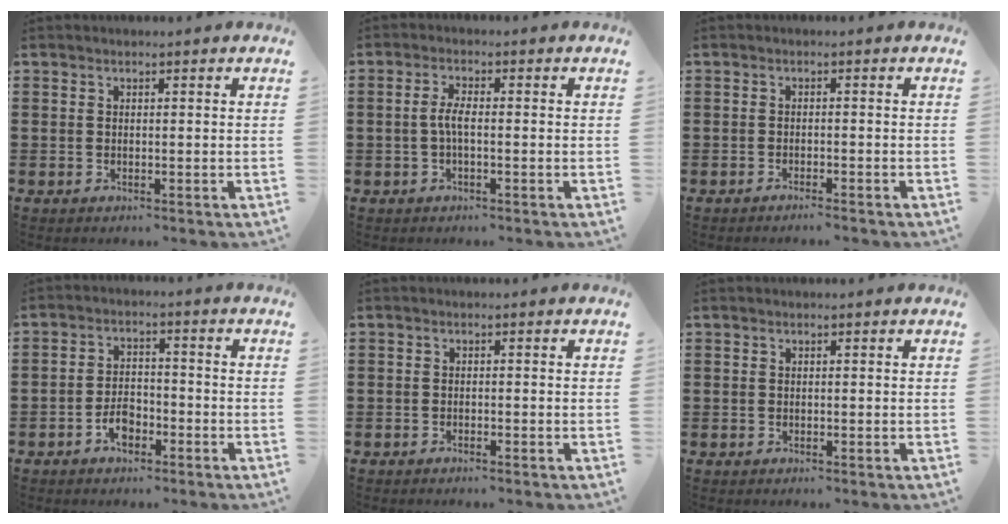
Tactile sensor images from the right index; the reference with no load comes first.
{"total": 3.0, "force": [-0.7, 0.7, 2.8], "torque": [-0.073, -0.005, -0.020]}
{"total": 1.3, "force": [-1.2, -0.2, 0.4], "torque": [-0.007, -0.001, -0.024]}
{"total": 3.8, "force": [-2.3, 2.0, 2.3], "torque": [-0.048, 0.001, -0.044]}
{"total": 0.6, "force": [-0.6, -0.1, 0.1], "torque": [-0.005, -0.003, -0.012]}
{"total": 0.0}